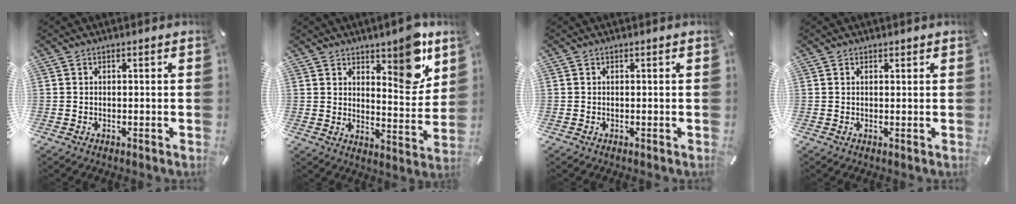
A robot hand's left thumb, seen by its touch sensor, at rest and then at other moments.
{"total": 11.9, "force": [8.0, 5.3, 7.1], "torque": [-0.064, -0.061, 0.132]}
{"total": 0.0}
{"total": 0.8, "force": [0.5, 0.6, 0.2], "torque": [-0.004, 0.002, 0.009]}